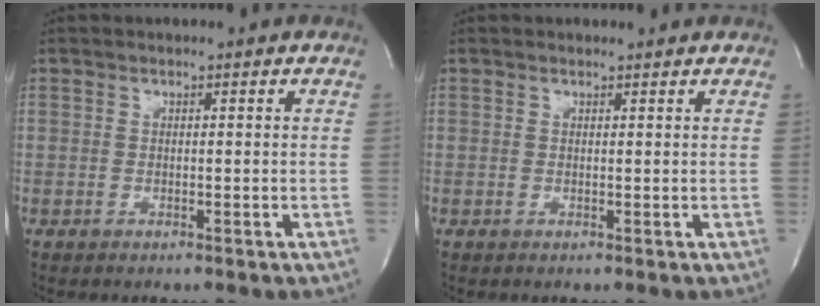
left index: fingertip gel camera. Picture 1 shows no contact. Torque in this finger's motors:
{"motor_torque": [0.13, -0.25, -0.14, -0.01]}